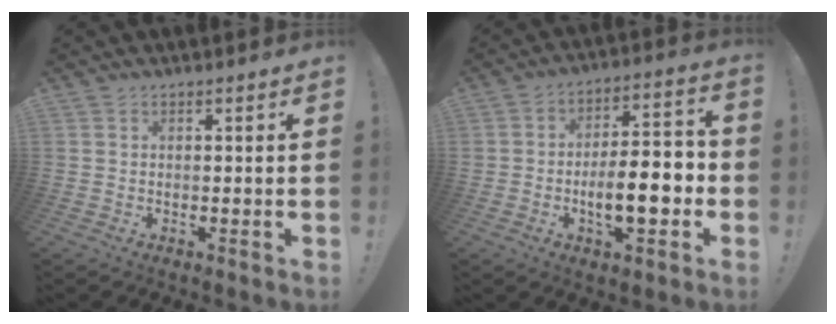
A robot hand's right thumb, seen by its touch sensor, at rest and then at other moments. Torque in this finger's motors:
{"motor_torque": [1.21, 1.30, 2.10, -0.67, 0.24]}